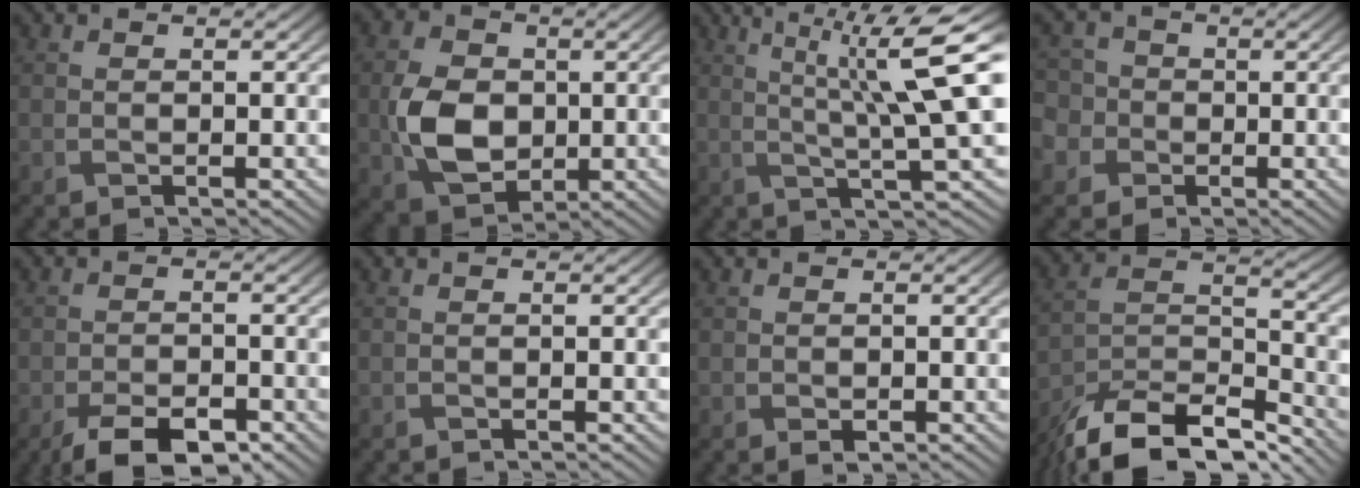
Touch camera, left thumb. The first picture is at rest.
{"total": 8.2, "force": [-0.6, 6.1, 5.5], "torque": [-0.130, -0.004, -0.018]}
{"total": 10.3, "force": [2.6, 1.3, 9.8], "torque": [-0.165, 0.016, 0.042]}
{"total": 6.3, "force": [-0.8, 5.9, 2.1], "torque": [-0.077, 0.009, -0.046]}
{"total": 6.3, "force": [-4.2, 2.4, 4.0], "torque": [-0.066, -0.004, -0.070]}
{"total": 0.0}
{"total": 0.7, "force": [-0.3, 0.5, 0.5], "torque": [-0.009, -0.003, -0.003]}
{"total": 14.2, "force": [-11.6, 4.5, 6.9], "torque": [-0.157, -0.016, -0.197]}